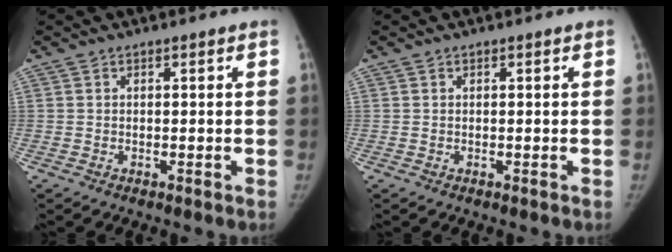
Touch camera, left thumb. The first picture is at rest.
{"total": 0.0}